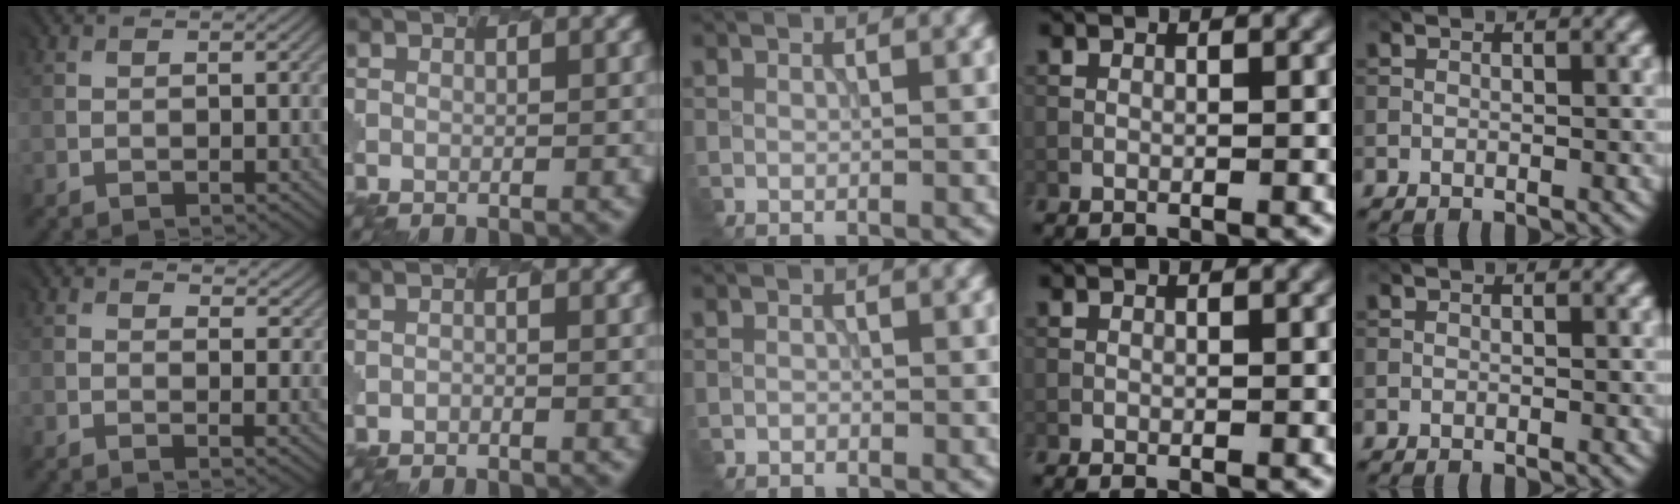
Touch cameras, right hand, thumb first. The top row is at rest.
{"thumb": {"total": 5.0, "force": [2.0, 2.7, 3.7], "torque": [-0.049, -0.004, 0.032]}, "index": {"total": 1.2, "force": [-1.1, -0.3, -0.4], "torque": [-0.008, 0.003, -0.017]}, "middle": {"total": 0.7, "force": [-0.5, -0.2, -0.5], "torque": [-0.003, 0.003, -0.006]}}